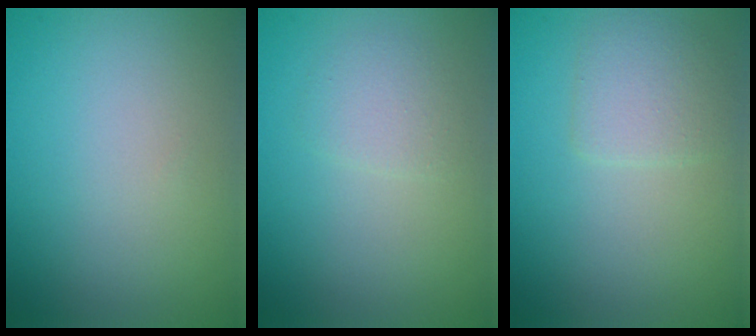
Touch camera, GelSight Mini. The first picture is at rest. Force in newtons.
{"total": 1.6, "press": 1.6, "slide": 0.1}
{"total": 2.2, "press": 2.2, "slide": 0.1}